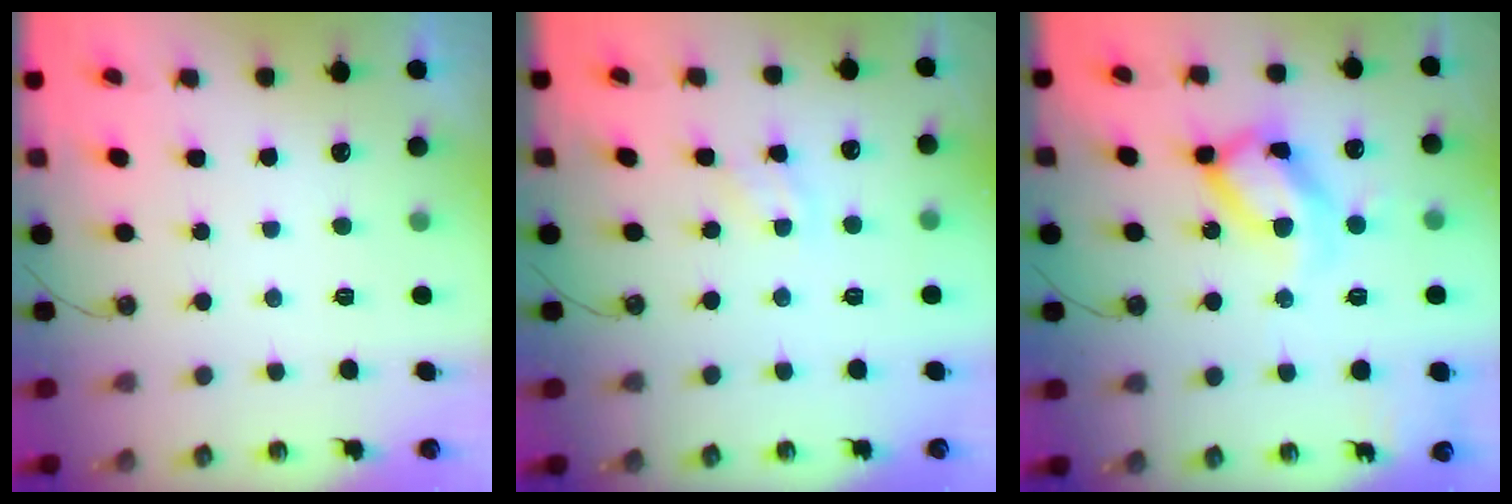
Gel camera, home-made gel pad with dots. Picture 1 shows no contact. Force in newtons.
{"total": 2.6, "press": 2.6, "slide": 0.4}
{"total": 17.9, "press": 17.8, "slide": 1.4}